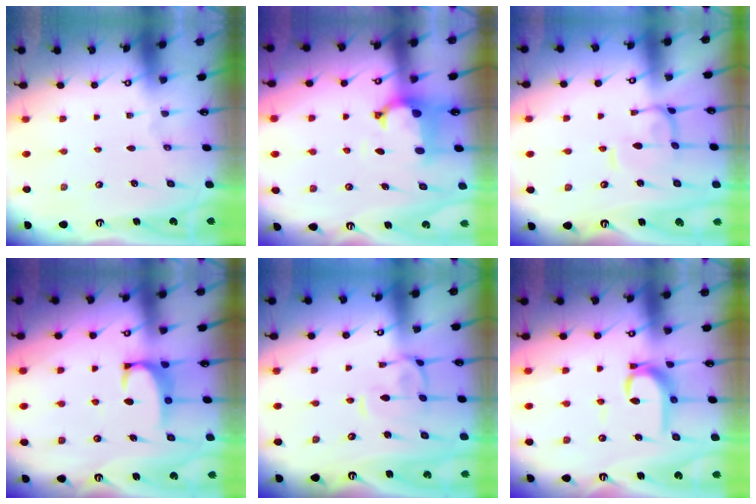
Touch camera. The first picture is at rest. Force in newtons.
{"total": 1.9, "press": 1.5, "slide": 1.1}
{"total": 1.5, "press": 1.5, "slide": 0.5}
{"total": 2.6, "press": 2.6, "slide": 0.5}
{"total": 2.6, "press": 2.5, "slide": 0.9}
{"total": 10.5, "press": 10.5, "slide": 0.7}